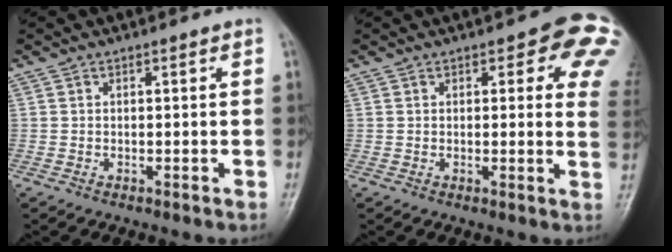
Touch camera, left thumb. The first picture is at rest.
{"total": 10.7, "force": [4.2, 4.3, 8.8], "torque": [-0.052, -0.010, 0.036]}